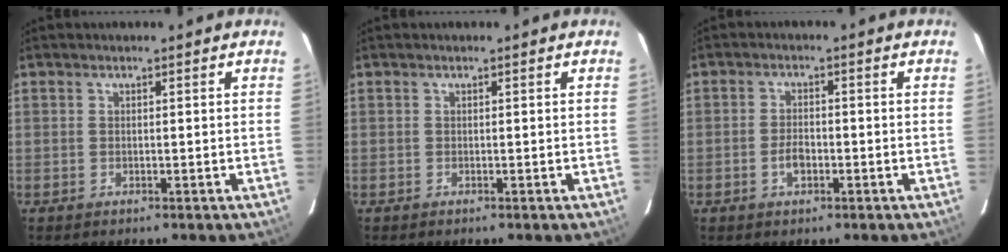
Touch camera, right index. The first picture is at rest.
{"total": 0.0}
{"total": 3.2, "force": [-1.3, 1.8, 2.3], "torque": [-0.045, 0.002, -0.021]}